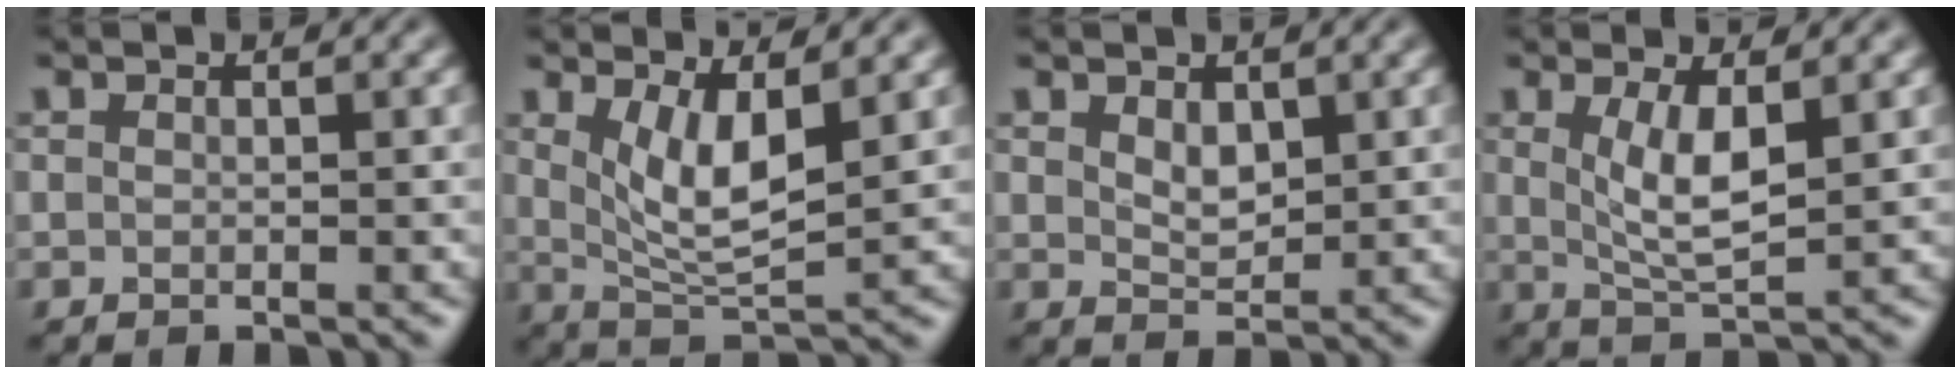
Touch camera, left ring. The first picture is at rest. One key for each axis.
{"total": 4.8, "fx": 1.3, "fy": 1.6, "fz": 4.3, "tx": -0.082, "ty": -0.015, "tz": 0.033}
{"total": 1.8, "fx": 0.7, "fy": 1.1, "fz": 1.3, "tx": -0.025, "ty": -0.004, "tz": 0.020}
{"total": 4.2, "fx": 0.6, "fy": 1.2, "fz": 3.9, "tx": -0.076, "ty": -0.008, "tz": 0.018}